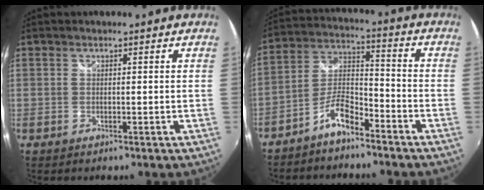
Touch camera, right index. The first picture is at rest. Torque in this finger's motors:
{"motor_torque": [1.02, -1.11, 0.20, 0.06]}